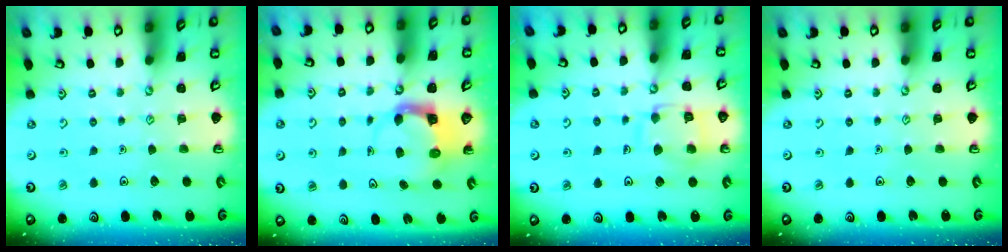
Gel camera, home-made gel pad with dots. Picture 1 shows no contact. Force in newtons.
{"total": 3.9, "press": 3.9, "slide": 0.5}
{"total": 10.9, "press": 10.9, "slide": 0.8}
{"total": 0.0}